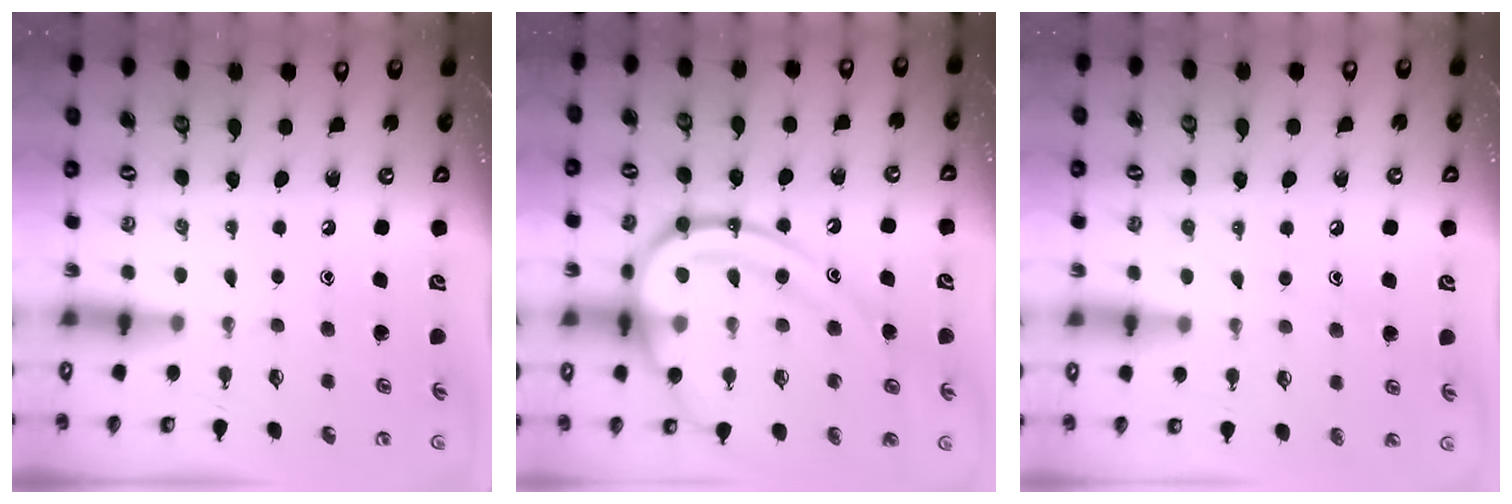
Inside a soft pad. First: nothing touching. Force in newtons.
{"total": 21.5, "press": 21.4, "slide": 2.1}
{"total": 7.4, "press": 7.4, "slide": 0.2}